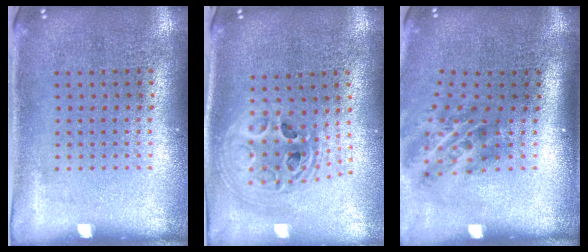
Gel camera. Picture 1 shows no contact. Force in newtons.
{"total": 2.3, "press": 1.8, "slide": 1.4}
{"total": 2.1, "press": 1.3, "slide": 1.6}